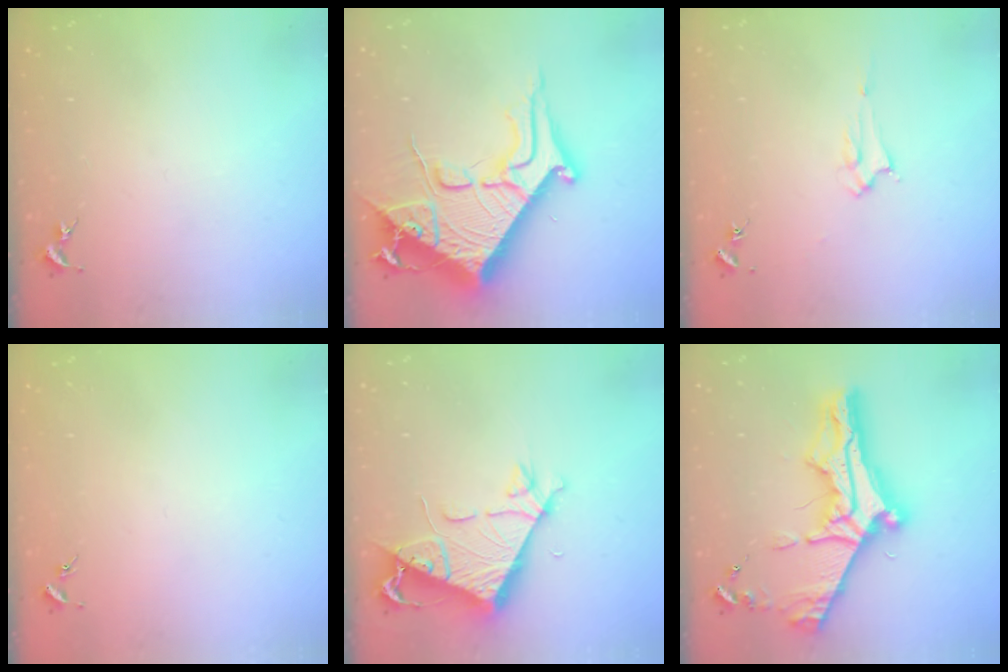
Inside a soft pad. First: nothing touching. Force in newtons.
{"total": 14.9, "press": 14.8, "slide": 2.0}
{"total": 1.6, "press": 1.6, "slide": 0.2}
{"total": 0.0}
{"total": 7.1, "press": 7.1, "slide": 0.6}
{"total": 11.1, "press": 11.1, "slide": 1.1}